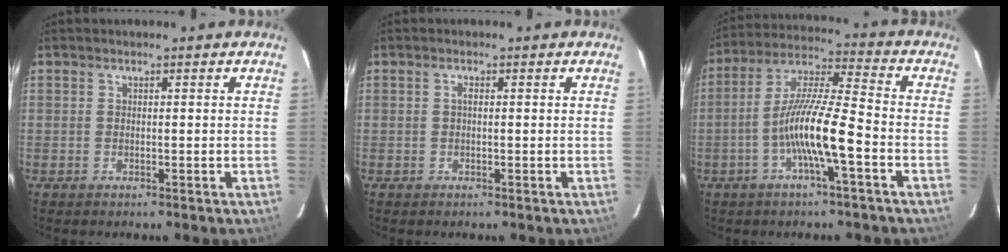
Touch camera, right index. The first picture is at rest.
{"total": 0.8, "force": [0.1, 0.2, 0.7], "torque": [-0.014, 0.004, -0.001]}
{"total": 11.8, "force": [-4.3, 0.8, 10.9], "torque": [-0.217, 0.009, -0.087]}